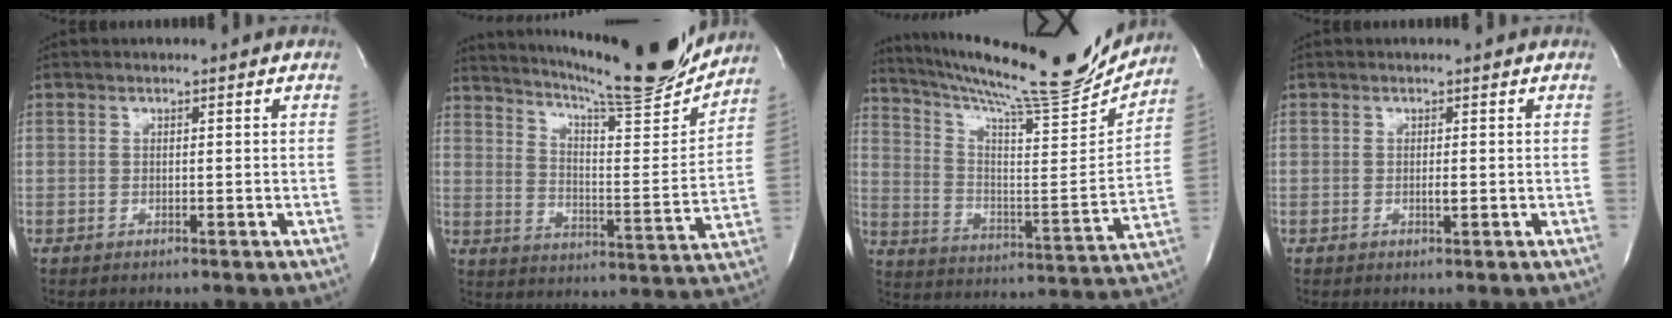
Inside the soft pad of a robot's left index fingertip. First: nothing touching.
{"total": 19.7, "force": [17.9, 0.9, 8.2], "torque": [-0.136, -0.056, 0.251]}
{"total": 22.2, "force": [20.4, 0.9, 8.8], "torque": [-0.155, -0.065, 0.299]}
{"total": 0.7, "force": [-0.2, 0.1, 0.7], "torque": [-0.017, -0.006, -0.004]}